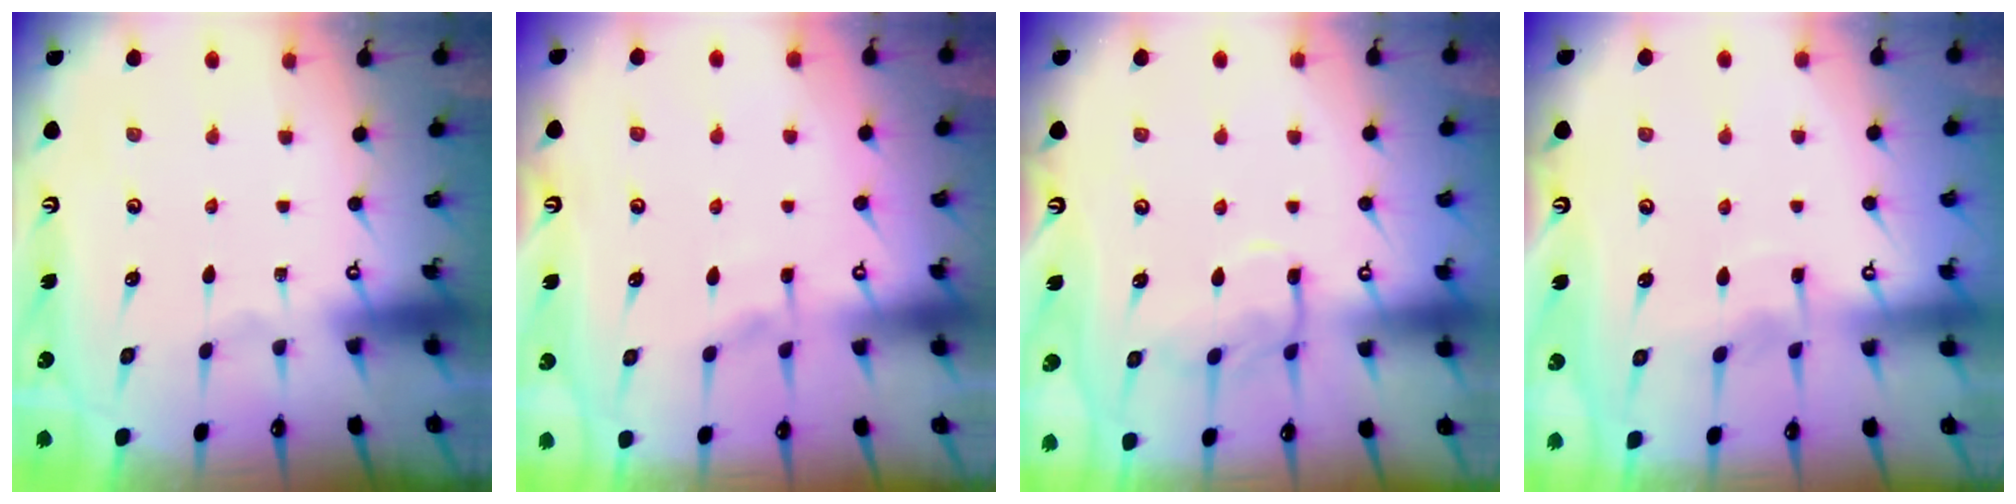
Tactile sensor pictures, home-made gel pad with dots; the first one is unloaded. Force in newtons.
{"total": 2.6, "press": 2.5, "slide": 0.6}
{"total": 10.8, "press": 10.8, "slide": 0.7}
{"total": 2.9, "press": 2.9, "slide": 0.4}